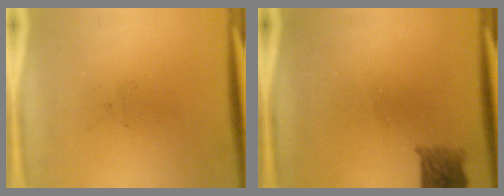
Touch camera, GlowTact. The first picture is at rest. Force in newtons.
{"total": 2.8}